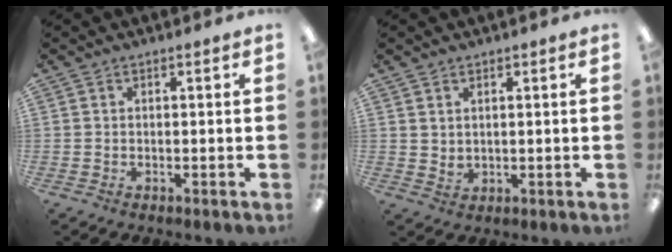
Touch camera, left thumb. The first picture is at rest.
{"total": 2.2, "force": [1.7, 1.4, 0.2], "torque": [0.002, -0.010, 0.031]}